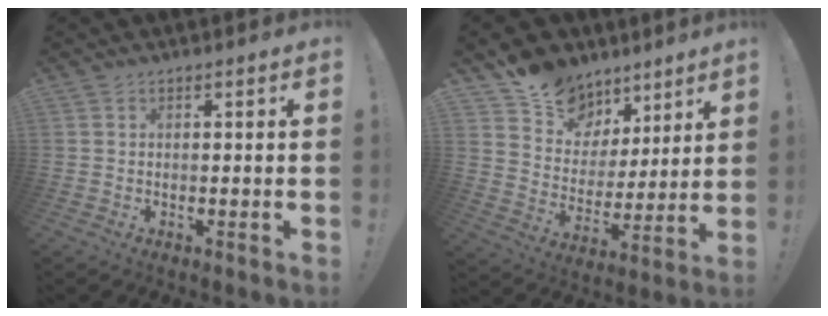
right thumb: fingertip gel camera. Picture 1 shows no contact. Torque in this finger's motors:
{"motor_torque": [-0.04, 2.34, 0.45, 1.02, 0.00]}